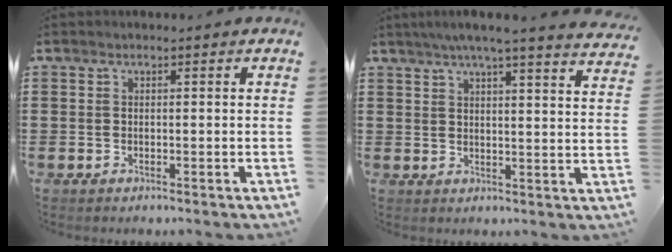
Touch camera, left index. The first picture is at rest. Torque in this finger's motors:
{"motor_torque": [1.78, -0.36, 0.45, 0.08]}